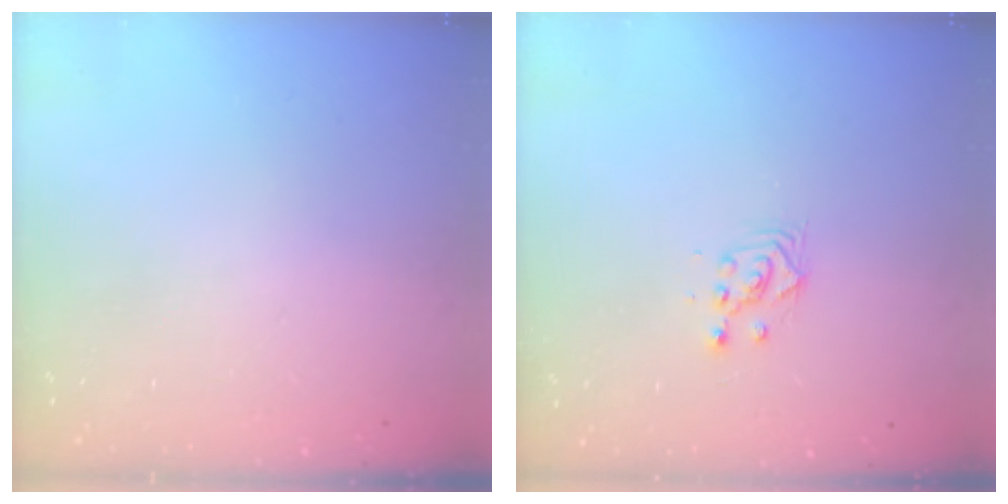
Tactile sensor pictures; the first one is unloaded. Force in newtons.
{"total": 2.8, "press": 2.8, "slide": 0.2}